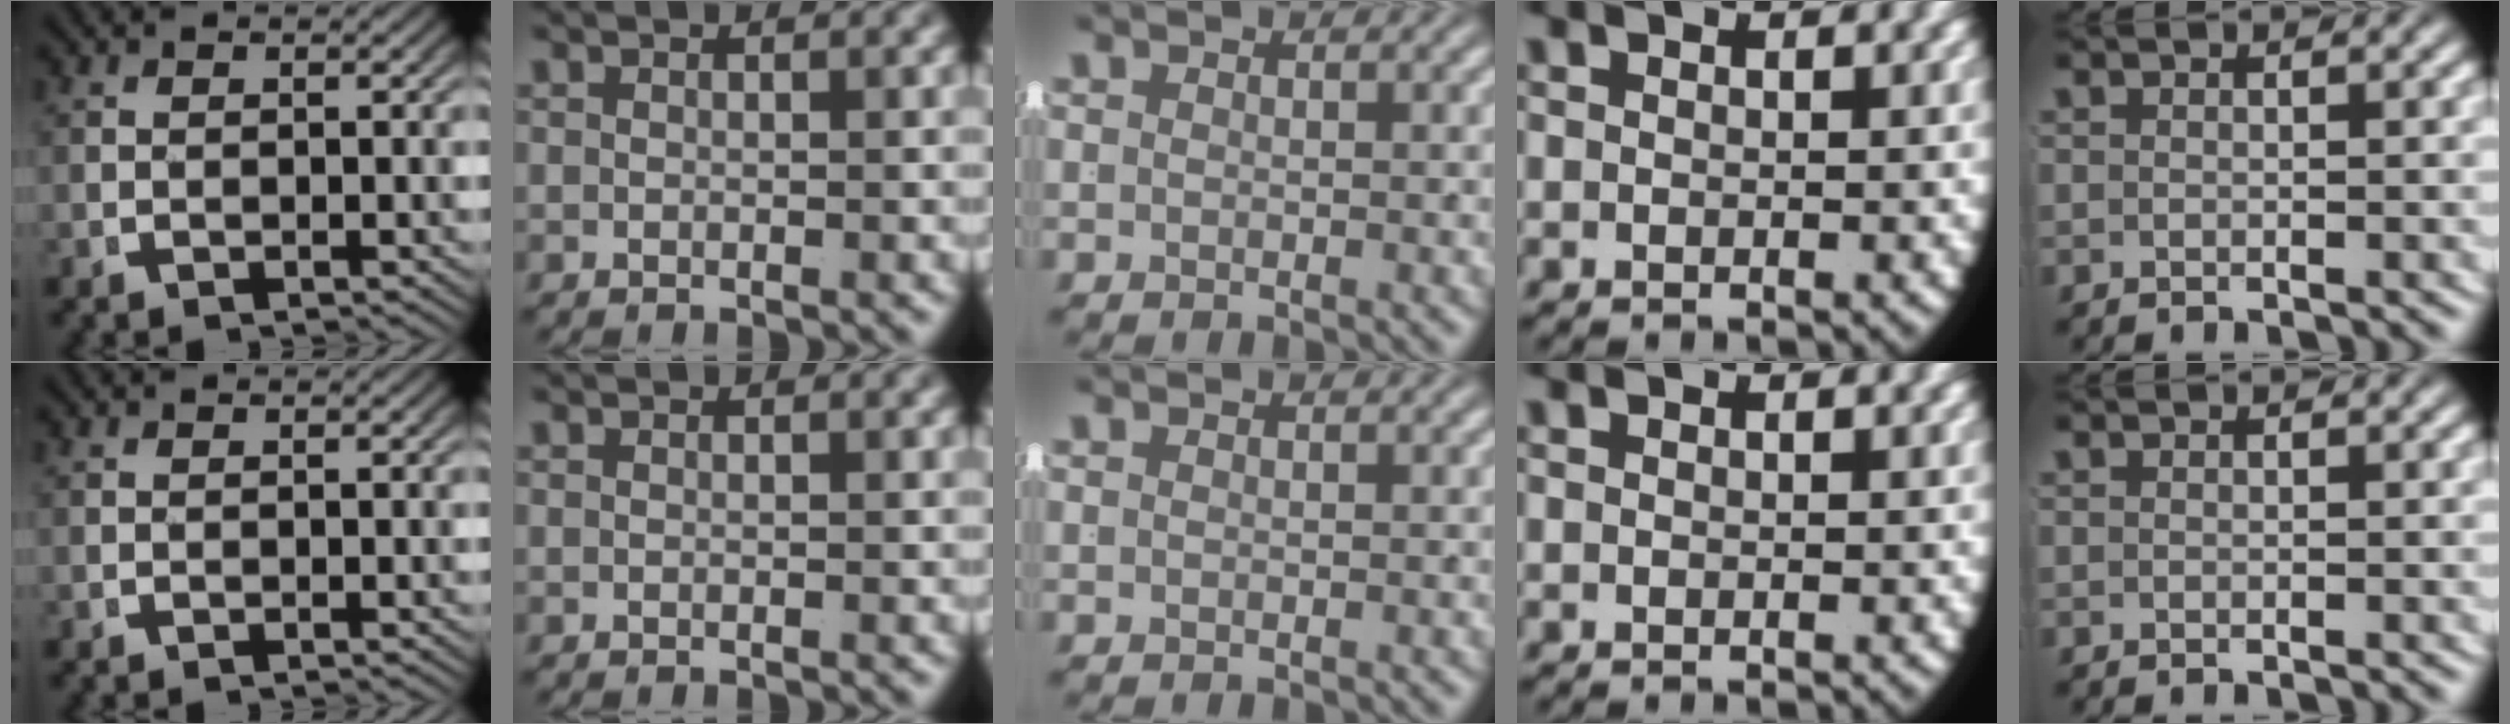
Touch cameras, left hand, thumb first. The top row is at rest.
{}